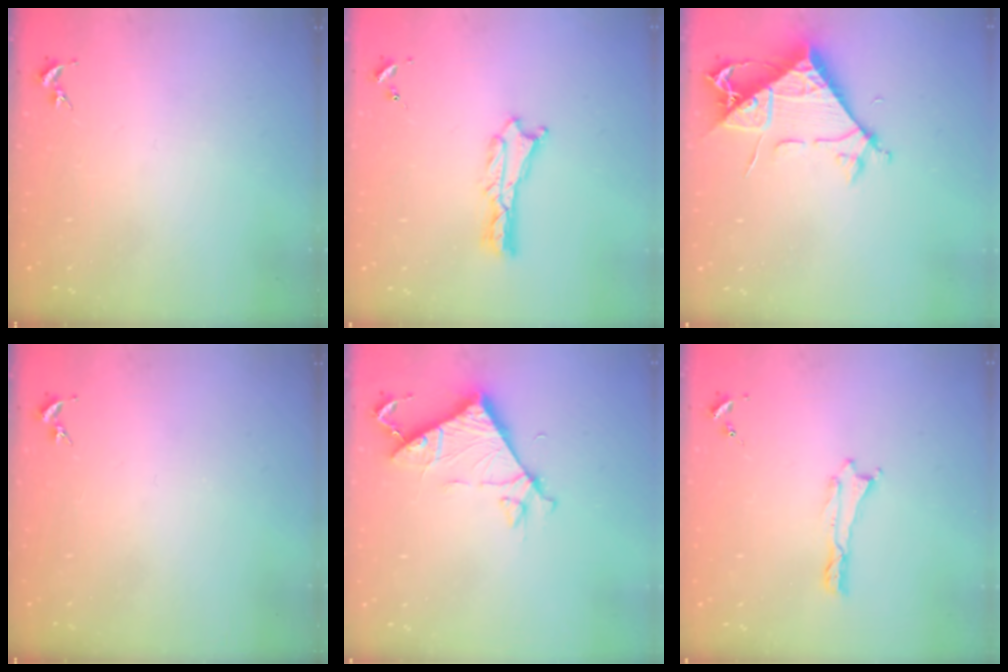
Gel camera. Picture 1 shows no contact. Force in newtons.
{"total": 1.1, "press": 1.1, "slide": 0.2}
{"total": 7.7, "press": 7.6, "slide": 0.9}
{"total": 0.0}
{"total": 7.5, "press": 7.5, "slide": 0.5}
{"total": 0.0}